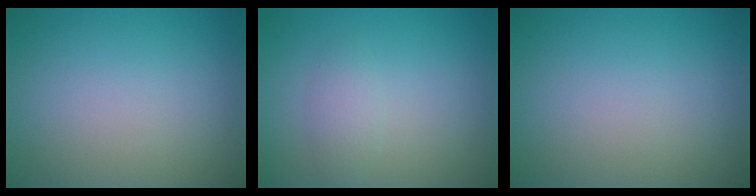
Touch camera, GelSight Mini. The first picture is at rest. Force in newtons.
{"total": 1.5, "press": 1.5, "slide": 0.0}
{"total": 0.0}